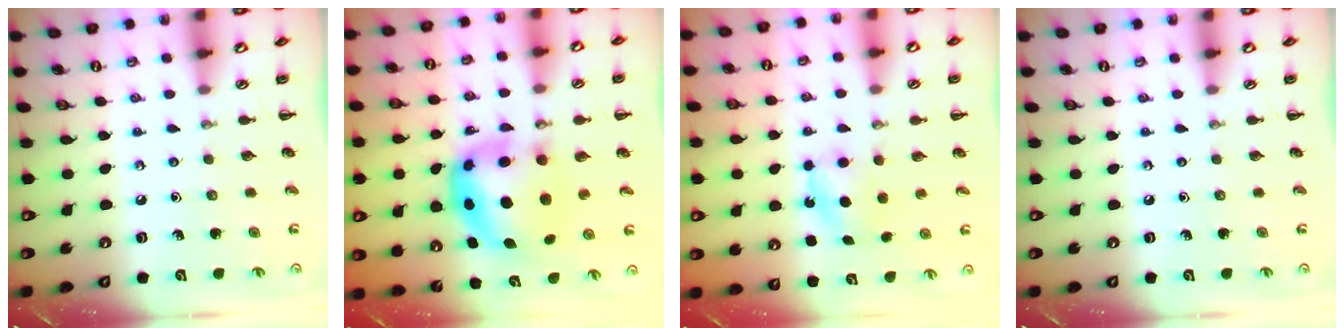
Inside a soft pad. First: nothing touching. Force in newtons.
{"total": 7.5, "press": 7.3, "slide": 1.7}
{"total": 5.8, "press": 5.6, "slide": 1.7}
{"total": 0.0}